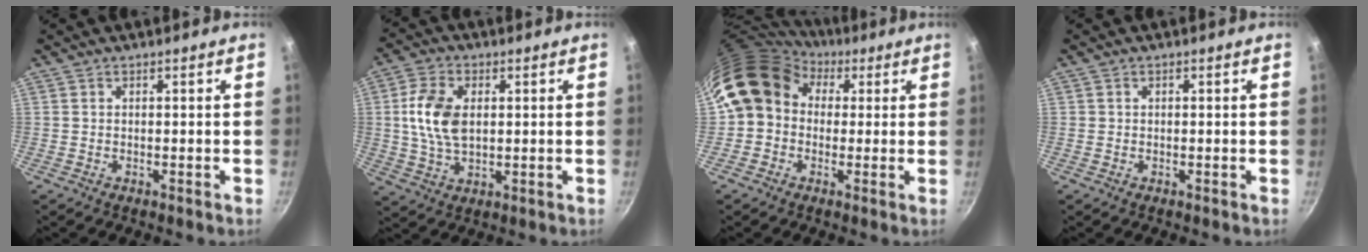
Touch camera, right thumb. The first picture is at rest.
{"total": 10.1, "force": [1.4, 6.3, 7.8], "torque": [-0.141, 0.002, 0.025]}
{"total": 11.8, "force": [3.0, 9.9, 5.8], "torque": [-0.077, 0.018, 0.033]}
{"total": 0.0}